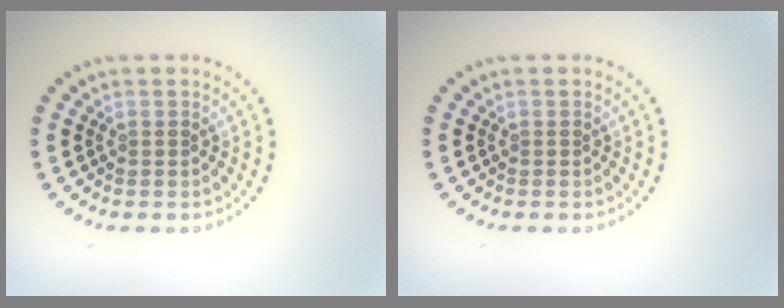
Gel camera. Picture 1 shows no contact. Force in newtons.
{"total": 0.0}